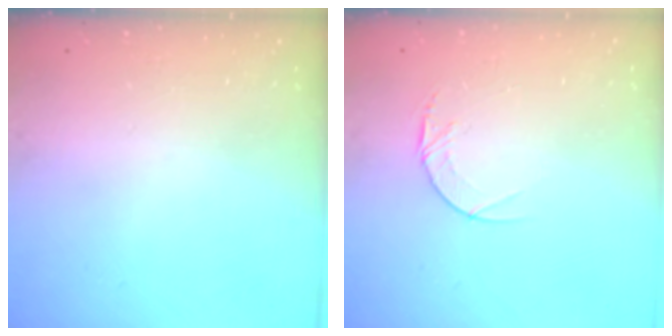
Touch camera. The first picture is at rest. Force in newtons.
{"total": 4.6, "press": 4.6, "slide": 0.4}